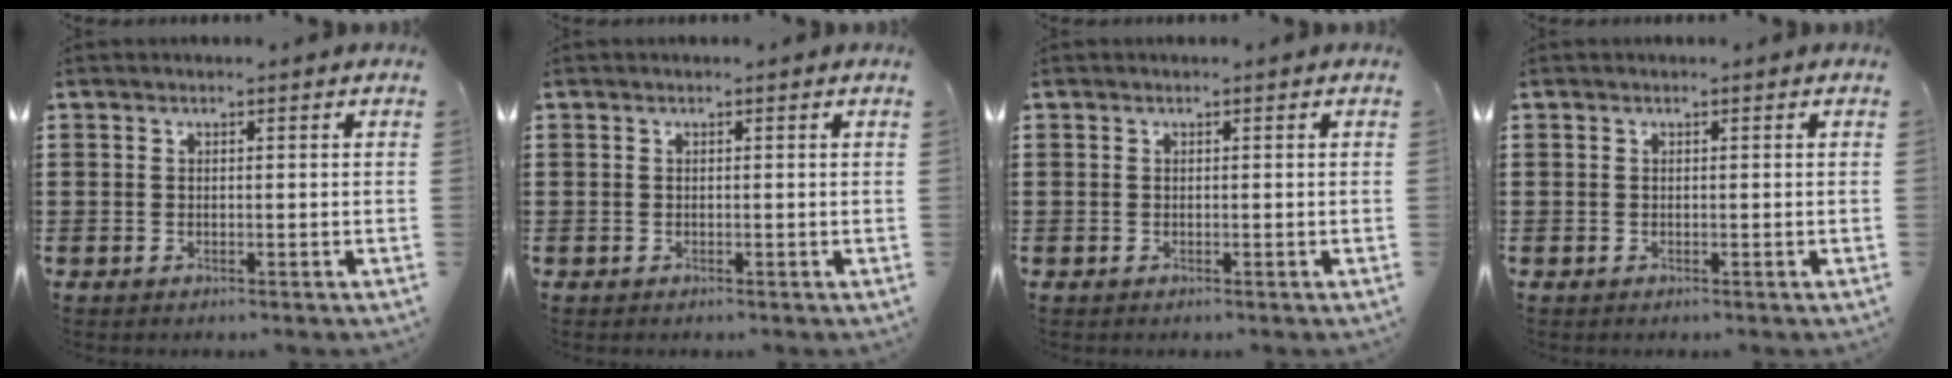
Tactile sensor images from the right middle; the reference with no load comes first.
{"total": 0.0}
{"total": 0.0}
{"total": 0.0}